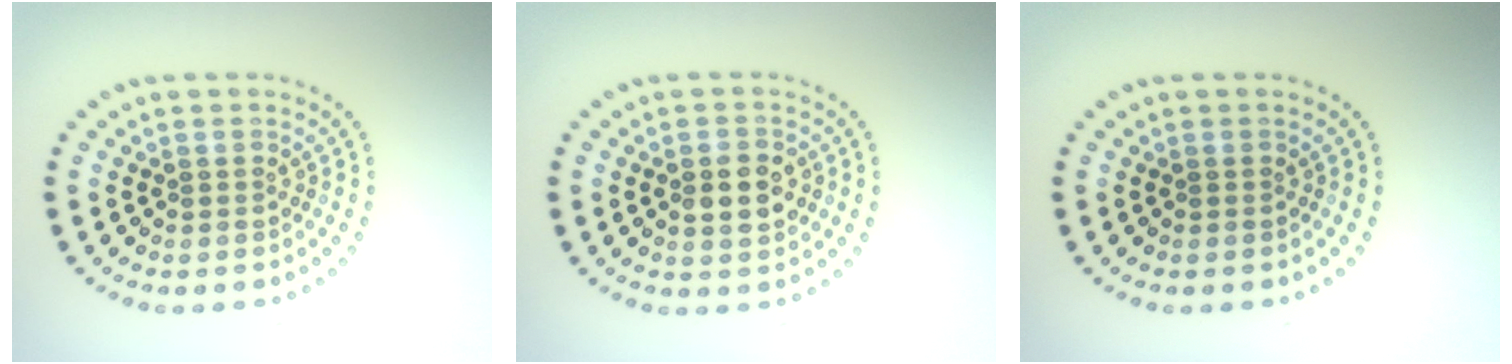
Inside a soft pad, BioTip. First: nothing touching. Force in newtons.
{"total": 2.8, "press": 2.8, "slide": 0.1}
{"total": 0.0}